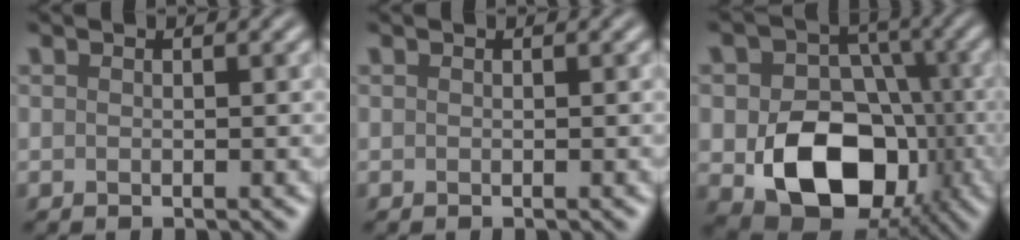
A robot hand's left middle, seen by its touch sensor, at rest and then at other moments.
{"total": 0.0}
{"total": 11.0, "force": [-2.6, 8.0, 7.0], "torque": [-0.119, -0.013, -0.044]}